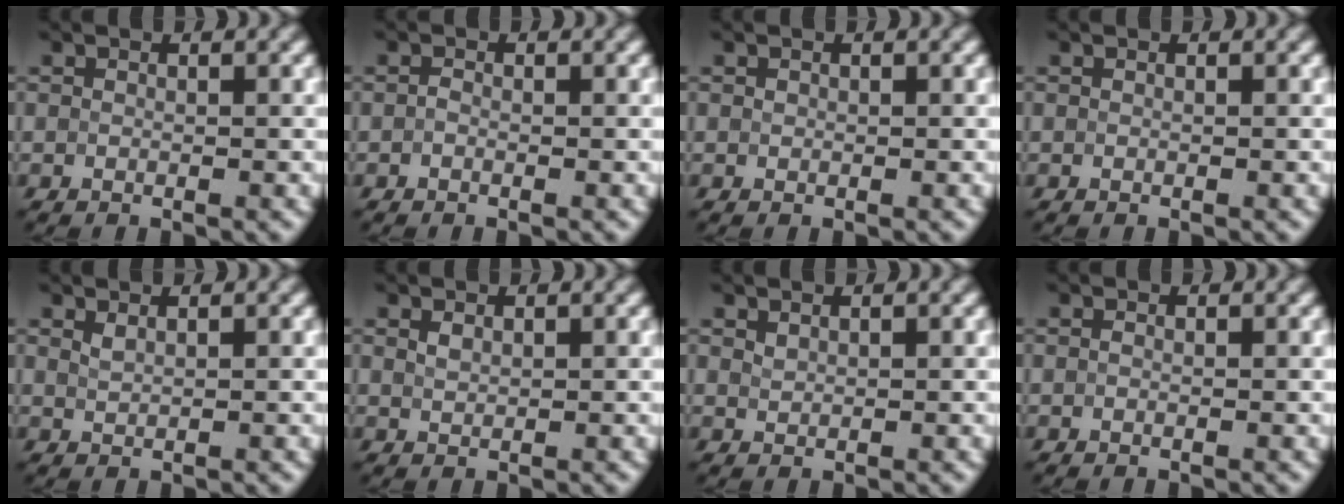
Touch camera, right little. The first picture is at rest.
{"total": 0.5, "force": [-0.2, 0.3, 0.4], "torque": [-0.008, 0.000, -0.007]}
{"total": 0.0}
{"total": 0.0}
{"total": 0.8, "force": [0.6, 0.2, 0.4], "torque": [-0.012, 0.000, 0.017]}
{"total": 0.9, "force": [0.5, 0.5, 0.5], "torque": [-0.016, -0.001, 0.013]}
{"total": 0.6, "force": [0.5, 0.2, 0.2], "torque": [-0.009, -0.001, 0.015]}
{"total": 0.0}